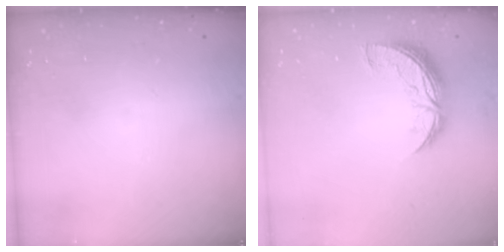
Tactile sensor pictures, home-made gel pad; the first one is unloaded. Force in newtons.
{"total": 8.9, "press": 8.9, "slide": 0.6}